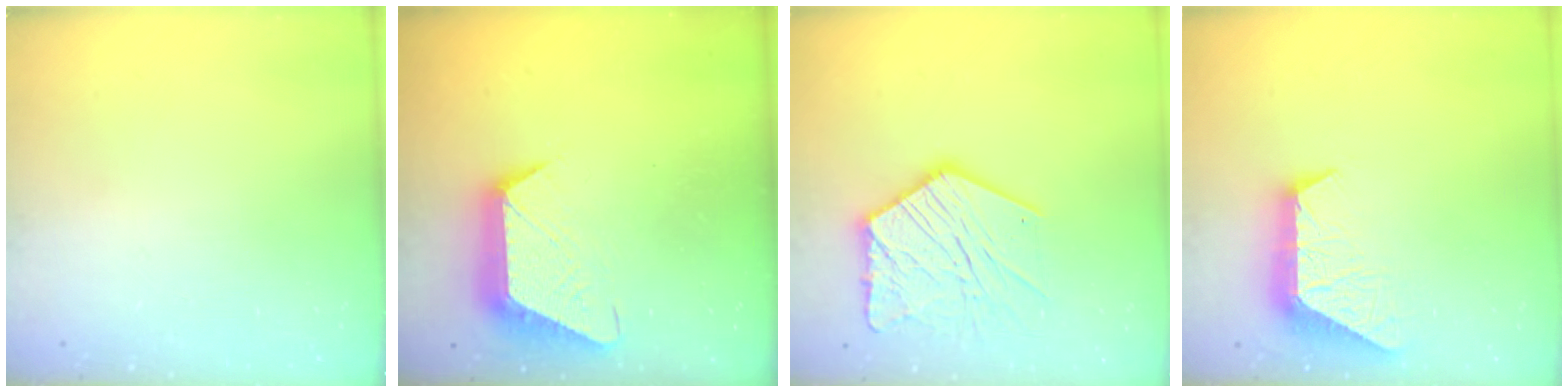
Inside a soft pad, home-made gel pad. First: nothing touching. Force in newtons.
{"total": 14.7, "press": 14.6, "slide": 0.8}
{"total": 17.4, "press": 17.4, "slide": 1.6}
{"total": 10.3, "press": 10.3, "slide": 0.9}